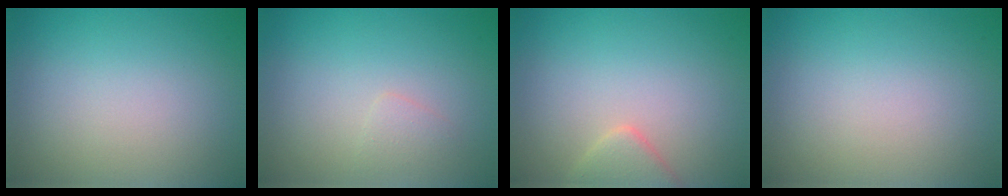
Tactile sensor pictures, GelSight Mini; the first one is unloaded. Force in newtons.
{"total": 0.9, "press": 0.9, "slide": 0.1}
{"total": 2.1, "press": 2.1, "slide": 0.2}
{"total": 0.0}